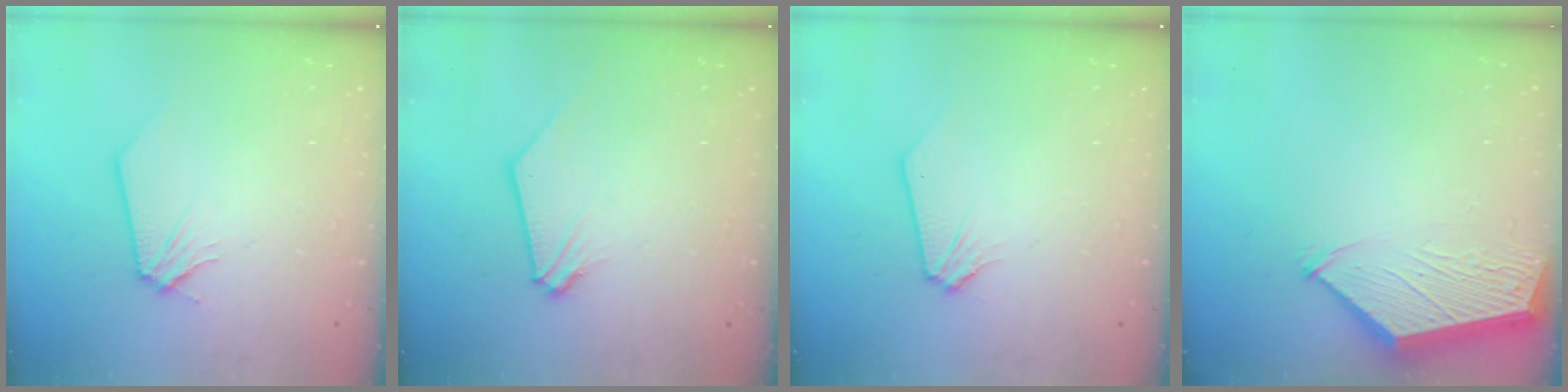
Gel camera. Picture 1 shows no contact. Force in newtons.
{"total": 0.7, "press": 0.7, "slide": 0.1}
{"total": 0.0}
{"total": 2.9, "press": 2.8, "slide": 0.4}